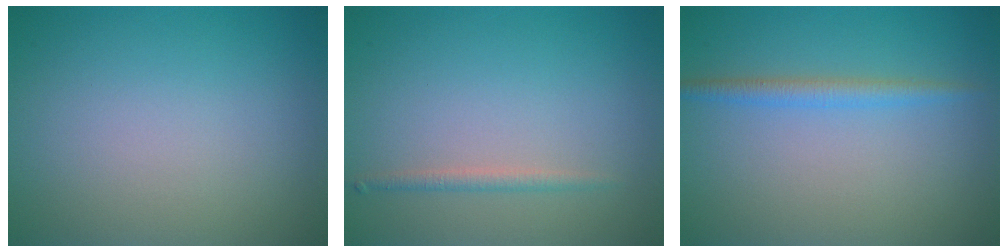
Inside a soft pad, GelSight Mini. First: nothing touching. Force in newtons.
{"total": 1.1, "press": 1.1, "slide": 0.0}
{"total": 1.9, "press": 1.9, "slide": 0.0}